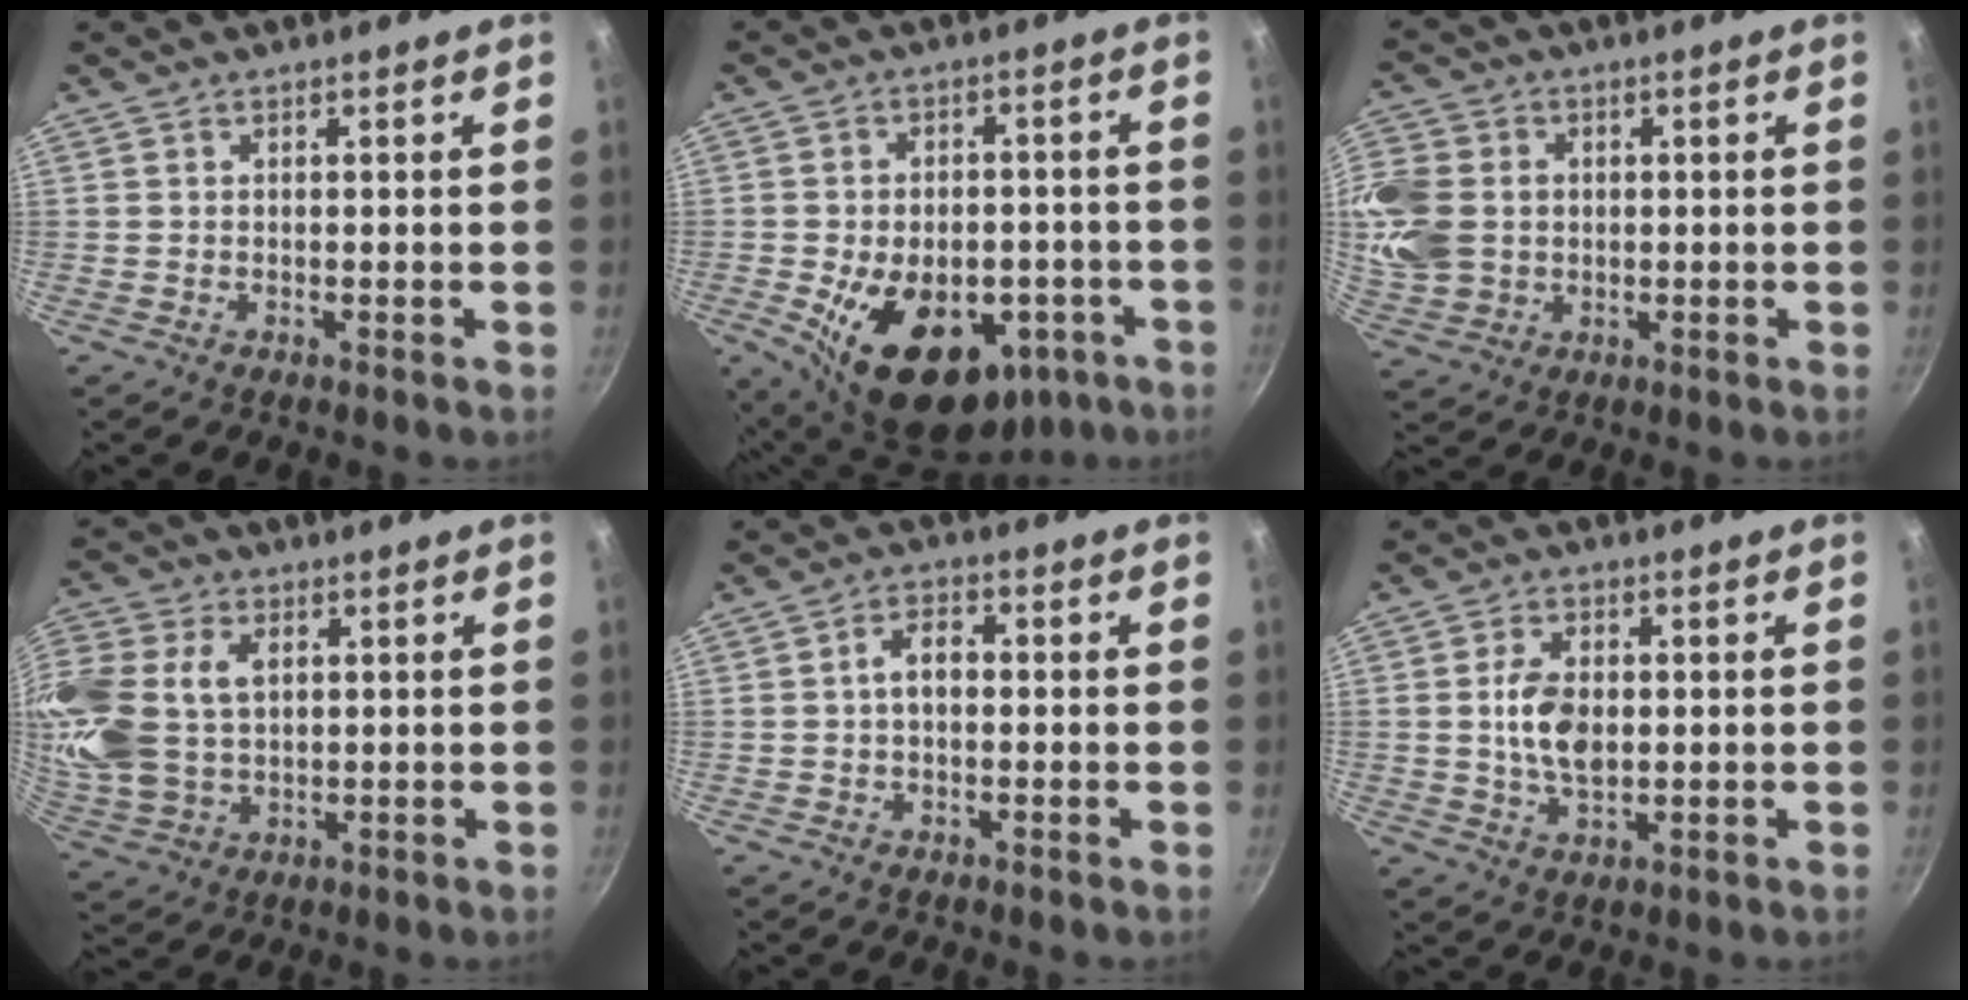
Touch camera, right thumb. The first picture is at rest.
{"total": 20.0, "force": [-7.0, 12.8, 13.6], "torque": [-0.185, 0.017, -0.084]}
{"total": 14.1, "force": [1.0, 11.9, 7.5], "torque": [-0.162, 0.001, 0.019]}
{"total": 19.1, "force": [3.6, 13.8, 12.7], "torque": [-0.296, 0.013, 0.073]}
{"total": 4.2, "force": [-0.1, 2.6, 3.3], "torque": [-0.048, 0.017, -0.007]}
{"total": 7.6, "force": [0.2, 4.6, 6.1], "torque": [-0.105, -0.002, 0.004]}